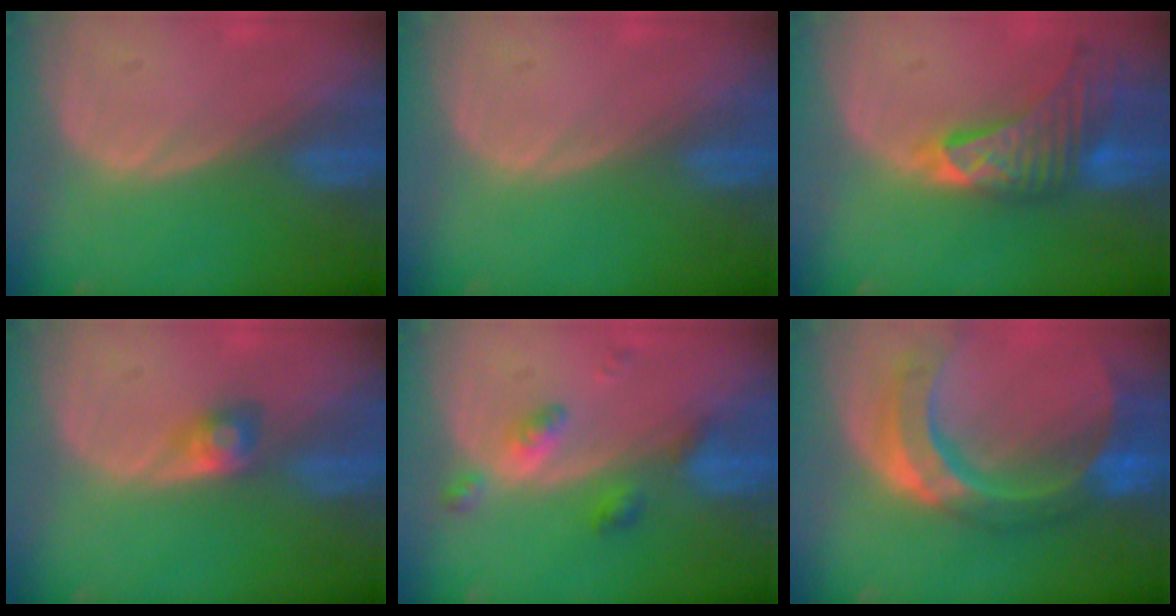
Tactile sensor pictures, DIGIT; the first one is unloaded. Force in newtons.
{"total": 0.0}
{"total": 9.2, "press": 8.2, "slide": 4.2}
{"total": 2.4, "press": 2.4, "slide": 0.4}
{"total": 4.2, "press": 4.2, "slide": 0.2}
{"total": 11.3, "press": 9.5, "slide": 6.1}